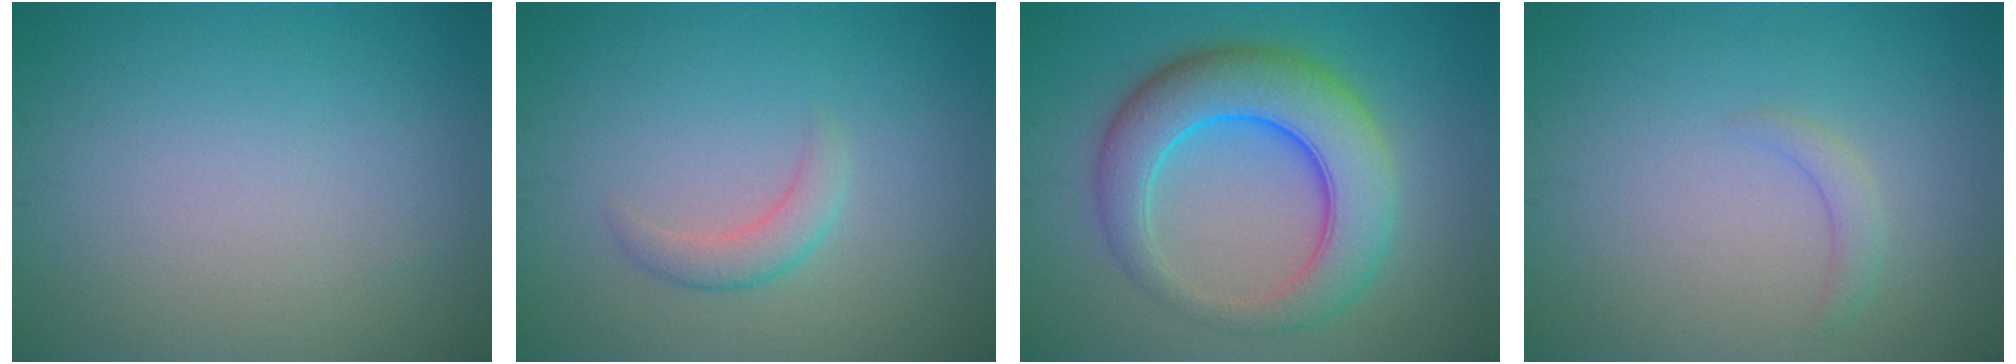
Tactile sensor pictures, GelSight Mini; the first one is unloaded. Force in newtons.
{"total": 1.9, "press": 1.9, "slide": 0.1}
{"total": 8.2, "press": 8.2, "slide": 0.0}
{"total": 1.2, "press": 1.2, "slide": 0.2}